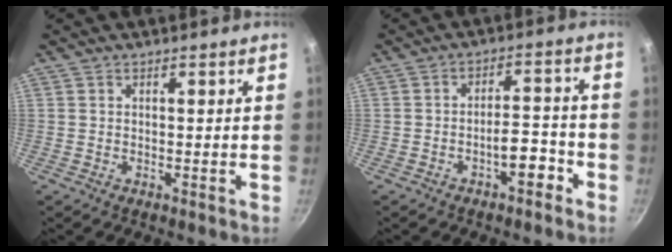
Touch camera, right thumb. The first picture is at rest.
{"total": 5.7, "force": [-3.3, 2.3, 4.1], "torque": [-0.043, 0.038, -0.043]}